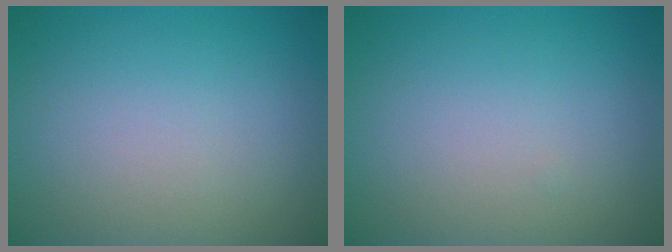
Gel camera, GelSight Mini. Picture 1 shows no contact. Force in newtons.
{"total": 0.0}